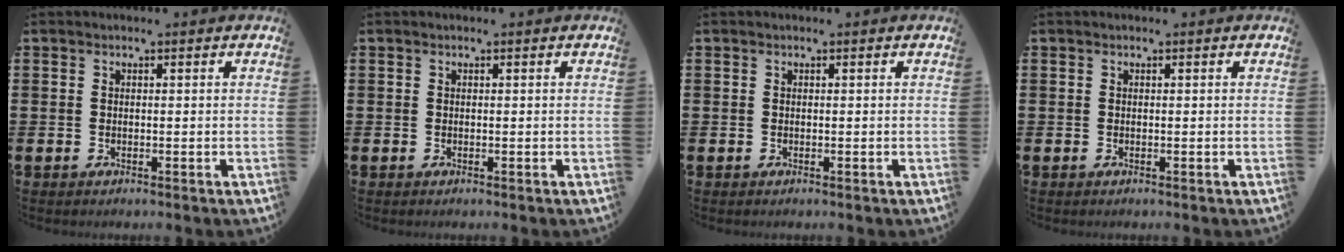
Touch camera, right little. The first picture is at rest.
{"total": 0.0}
{"total": 0.0}
{"total": 0.0}